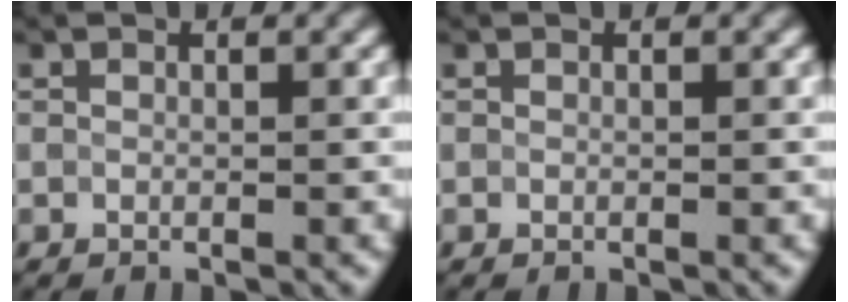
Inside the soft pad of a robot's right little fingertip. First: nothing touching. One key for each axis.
{"total": 0.0}